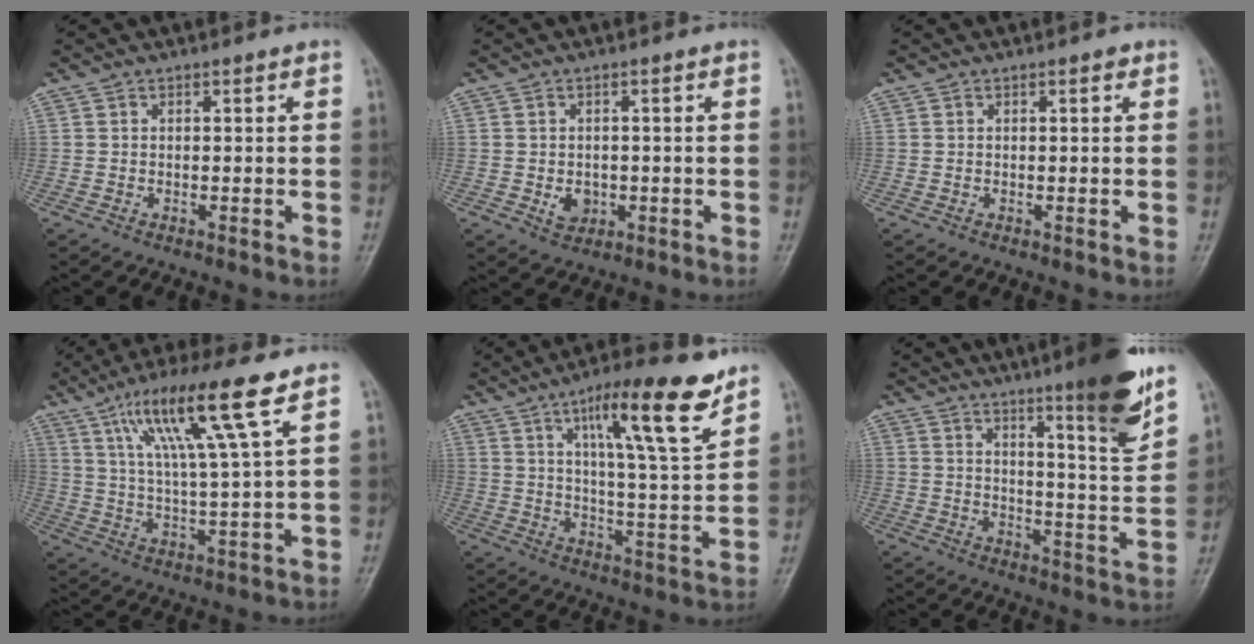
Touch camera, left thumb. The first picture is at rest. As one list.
[{"total": 3.3, "force": [-0.6, 2.6, 1.9], "torque": [-0.018, 0.000, -0.001]}, {"total": 0.7, "force": [0.4, 0.3, 0.5], "torque": [-0.006, 0.000, 0.002]}, {"total": 14.7, "force": [7.5, 0.9, 12.6], "torque": [-0.233, -0.017, 0.136]}, {"total": 16.1, "force": [9.6, 2.7, 12.7], "torque": [-0.185, -0.048, 0.155]}, {"total": 10.0, "force": [6.4, 0.9, 7.7], "torque": [-0.095, -0.043, 0.090]}]